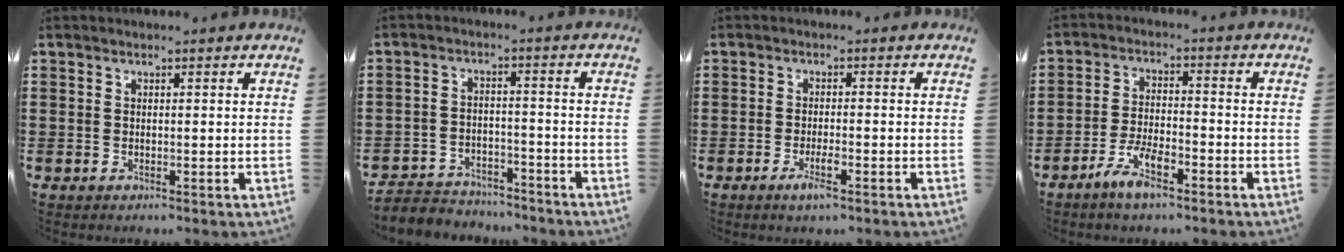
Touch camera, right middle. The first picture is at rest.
{"total": 4.0, "force": [-3.9, 1.1, 0.0], "torque": [-0.015, 0.002, -0.086]}
{"total": 3.2, "force": [-1.7, 0.6, 2.7], "torque": [-0.049, -0.003, -0.031]}
{"total": 5.6, "force": [-3.9, 1.6, 3.7], "torque": [-0.080, 0.005, -0.076]}